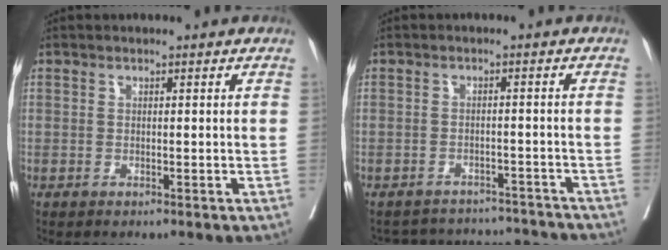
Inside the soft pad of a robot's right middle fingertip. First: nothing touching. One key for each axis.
{"total": 11.4, "fx": -11.0, "fy": 2.8, "fz": 0.8, "tx": -0.016, "ty": 0.023, "tz": -0.134}